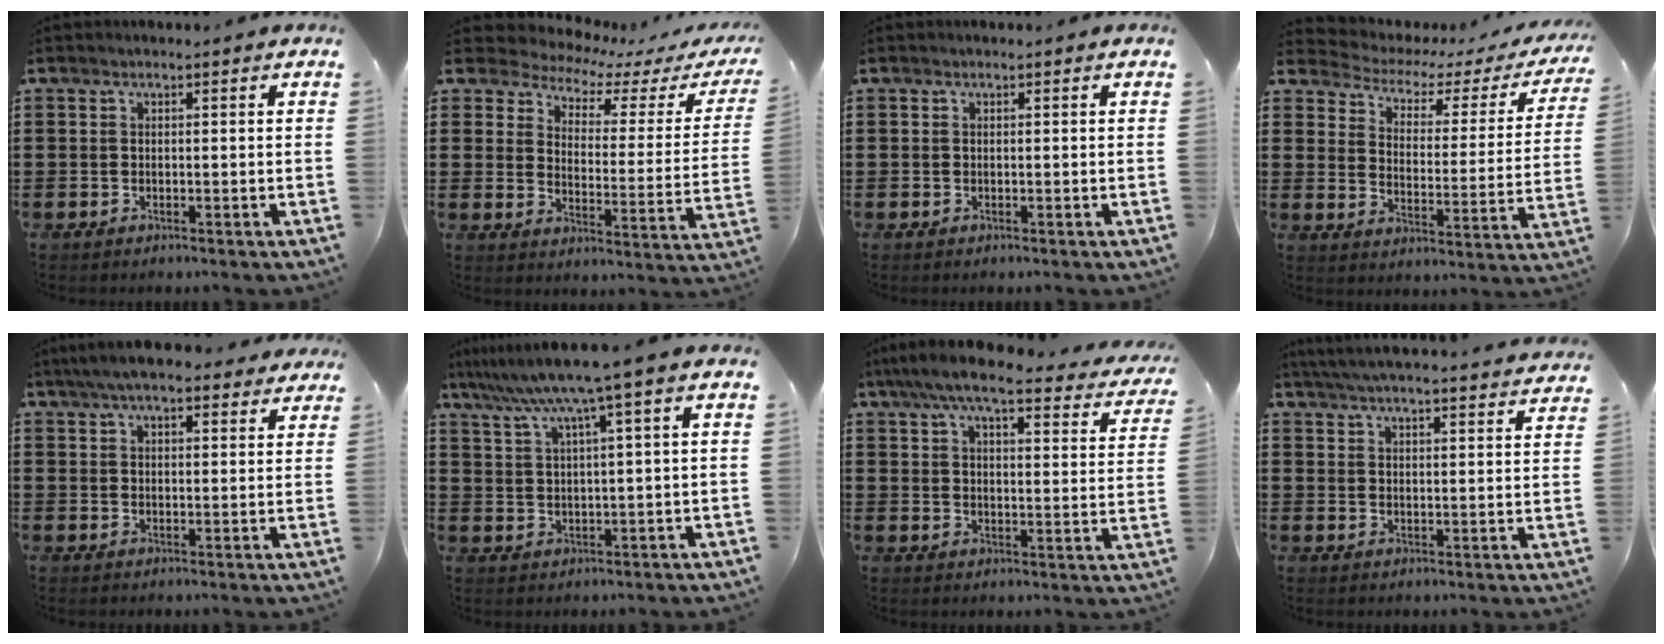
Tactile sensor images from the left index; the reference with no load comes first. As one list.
[{"total": 3.7, "force": [3.3, 1.3, 1.1], "torque": [-0.049, -0.026, 0.050]}, {"total": 0.0}, {"total": 2.9, "force": [2.0, 1.4, 1.4], "torque": [-0.046, -0.015, 0.022]}, {"total": 6.1, "force": [5.2, 1.4, 3.0], "torque": [-0.070, 0.000, 0.095]}, {"total": 6.9, "force": [4.2, -0.4, 5.4], "torque": [-0.118, -0.021, 0.067]}, {"total": 8.1, "force": [6.9, 0.7, 4.3], "torque": [-0.098, -0.033, 0.119]}, {"total": 5.4, "force": [5.2, -0.6, 1.4], "torque": [-0.044, -0.029, 0.092]}]